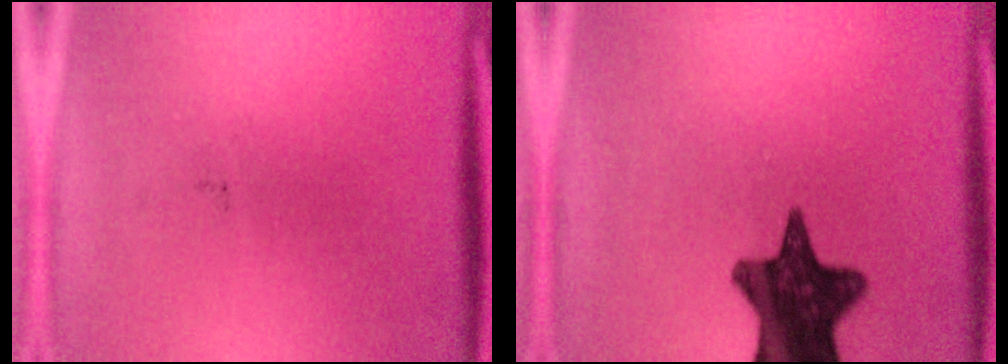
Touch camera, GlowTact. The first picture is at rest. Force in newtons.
{"total": 13.7}